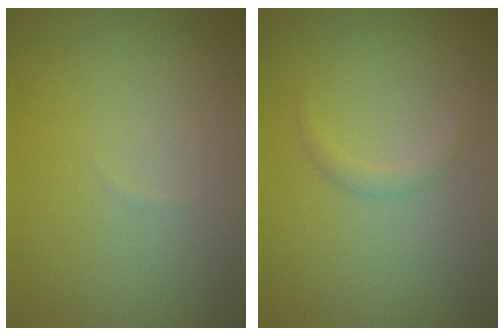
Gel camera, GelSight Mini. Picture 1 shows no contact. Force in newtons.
{"total": 0.9, "press": 0.9, "slide": 0.0}